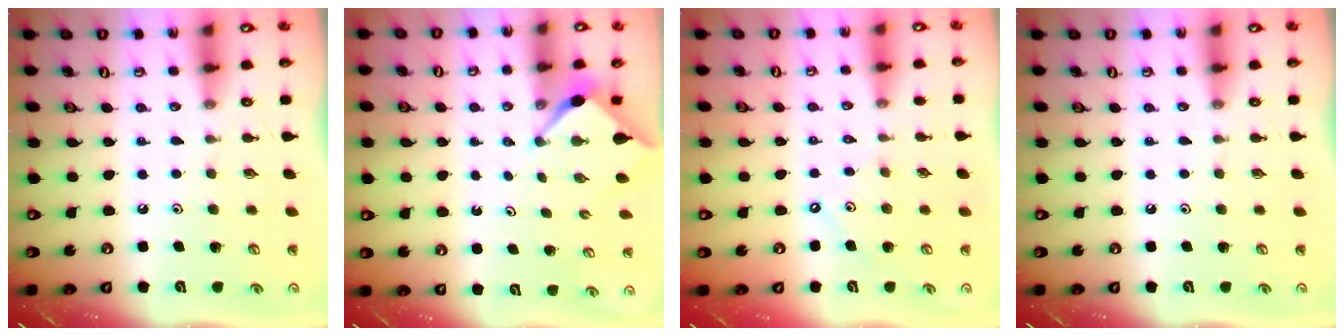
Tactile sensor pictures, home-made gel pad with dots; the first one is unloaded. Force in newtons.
{"total": 2.7, "press": 2.7, "slide": 0.4}
{"total": 4.1, "press": 4.1, "slide": 0.3}
{"total": 0.0}